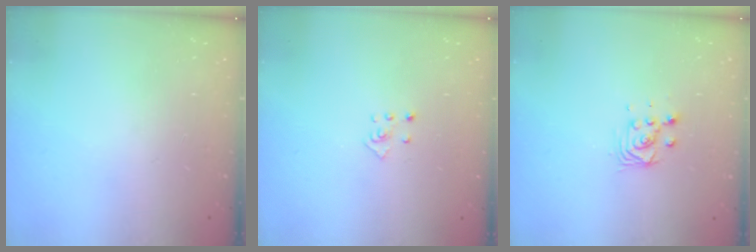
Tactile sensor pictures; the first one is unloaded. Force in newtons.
{"total": 3.9, "press": 3.9, "slide": 0.2}
{"total": 3.6, "press": 3.6, "slide": 0.1}